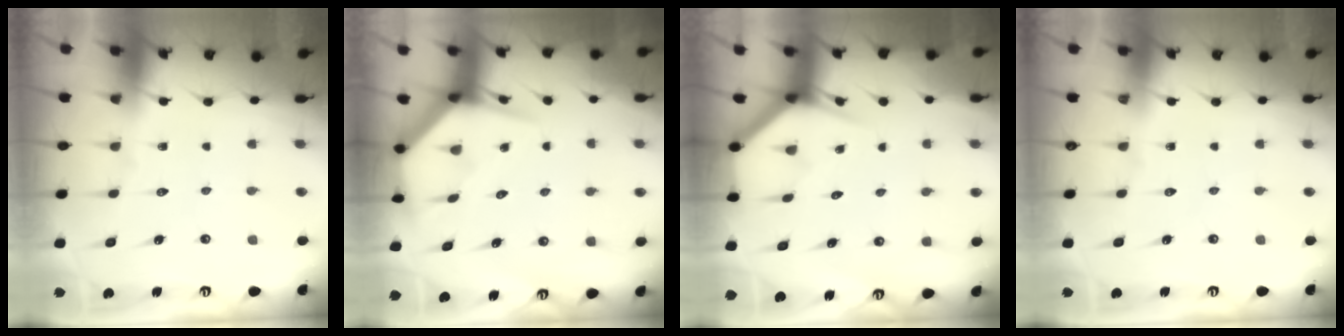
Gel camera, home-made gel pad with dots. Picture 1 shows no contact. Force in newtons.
{"total": 5.6, "press": 5.6, "slide": 0.4}
{"total": 3.5, "press": 3.5, "slide": 0.3}
{"total": 0.0}